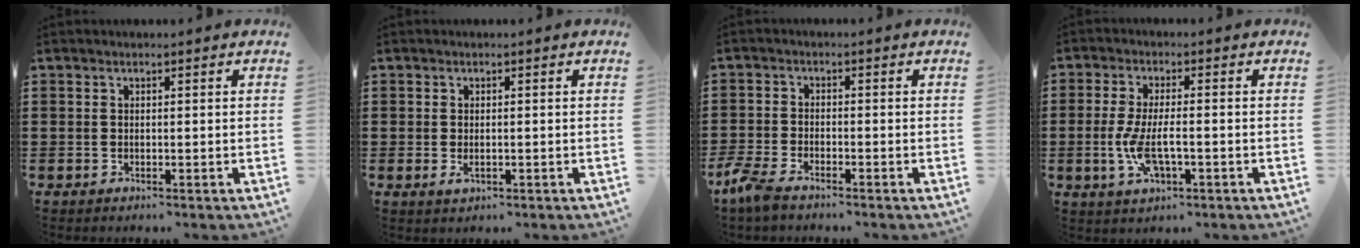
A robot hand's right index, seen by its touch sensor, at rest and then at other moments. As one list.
[{"total": 1.3, "force": [-0.3, 0.6, 1.1], "torque": [-0.022, -0.001, -0.005]}, {"total": 3.3, "force": [-3.0, 0.6, 1.4], "torque": [-0.053, -0.006, -0.067]}, {"total": 6.6, "force": [-1.6, 2.4, 5.9], "torque": [-0.130, -0.003, -0.034]}]